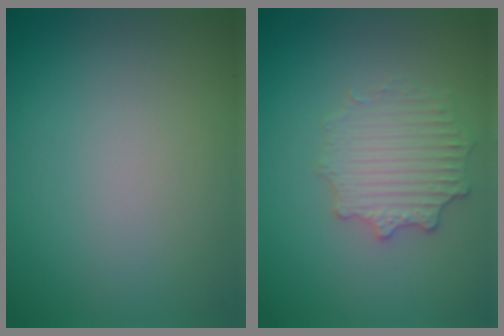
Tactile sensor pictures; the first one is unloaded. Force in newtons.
{"total": 2.7, "press": 2.6, "slide": 0.5}